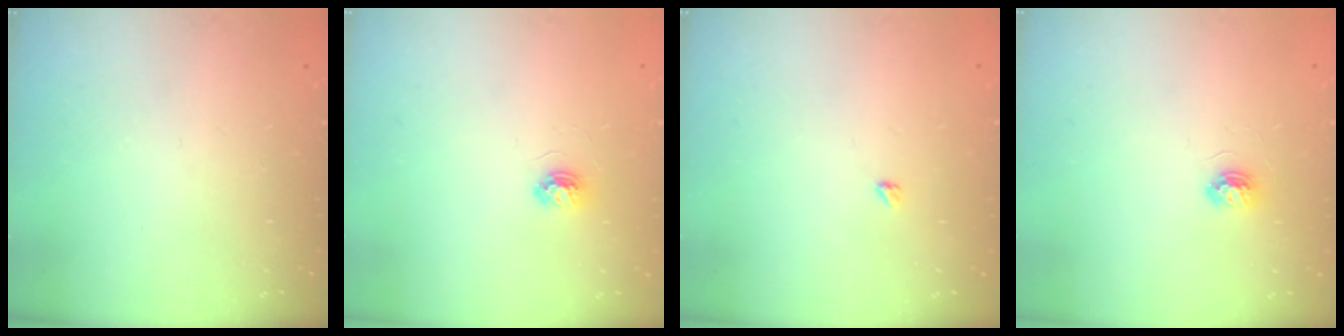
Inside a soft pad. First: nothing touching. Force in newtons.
{"total": 3.7, "press": 3.7, "slide": 0.4}
{"total": 2.4, "press": 2.4, "slide": 0.4}
{"total": 3.7, "press": 3.7, "slide": 0.4}